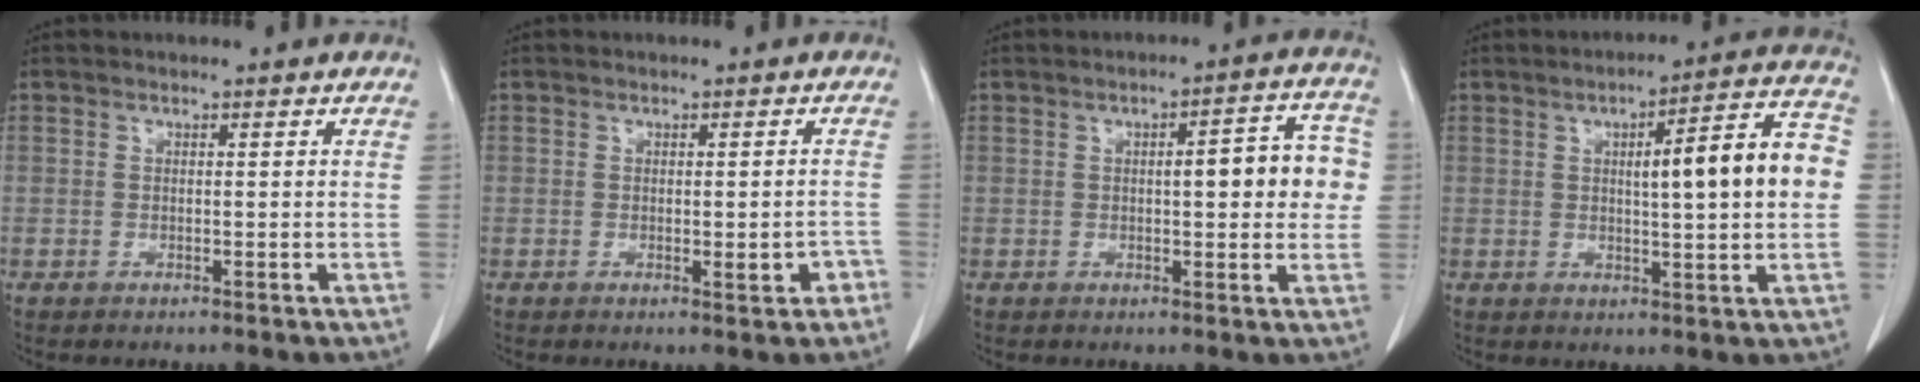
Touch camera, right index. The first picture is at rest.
{"total": 2.7, "force": [-1.0, 0.8, 2.4], "torque": [-0.026, -0.001, -0.009]}
{"total": 8.8, "force": [1.0, 2.6, 8.4], "torque": [-0.100, 0.027, 0.010]}
{"total": 12.6, "force": [1.2, 1.6, 12.4], "torque": [-0.165, 0.029, 0.014]}